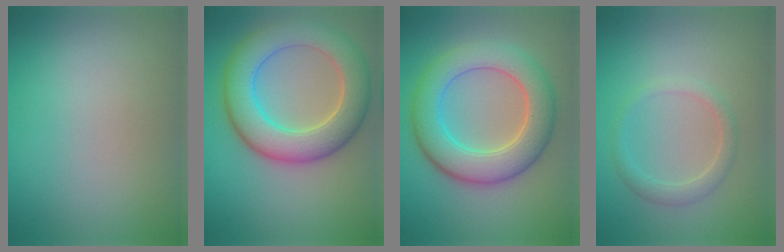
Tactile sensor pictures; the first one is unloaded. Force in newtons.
{"total": 8.3, "press": 8.3, "slide": 0.4}
{"total": 7.5, "press": 7.5, "slide": 0.6}
{"total": 1.7, "press": 1.7, "slide": 0.0}